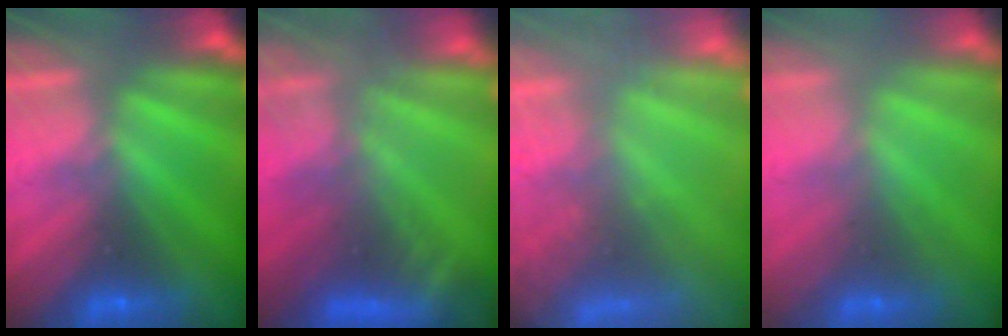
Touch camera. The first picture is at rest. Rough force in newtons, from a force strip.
{"total": 9.1}
{"total": 7.3}
{"total": 2.2}